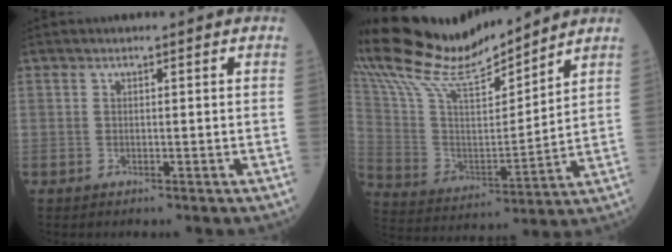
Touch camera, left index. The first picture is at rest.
{"total": 16.7, "force": [15.6, 1.5, 5.7], "torque": [-0.133, 0.001, 0.294]}